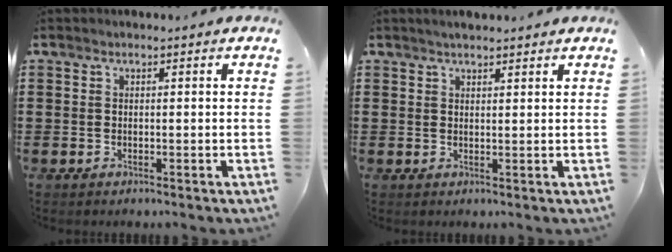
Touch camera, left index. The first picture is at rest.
{"total": 1.5, "force": [1.5, 0.1, 0.5], "torque": [-0.011, 0.003, 0.028]}